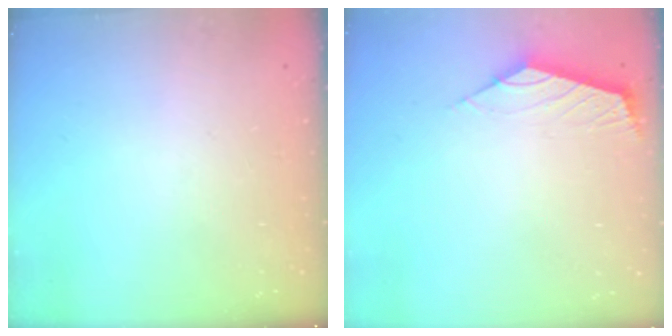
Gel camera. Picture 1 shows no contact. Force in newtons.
{"total": 2.5, "press": 2.4, "slide": 0.6}